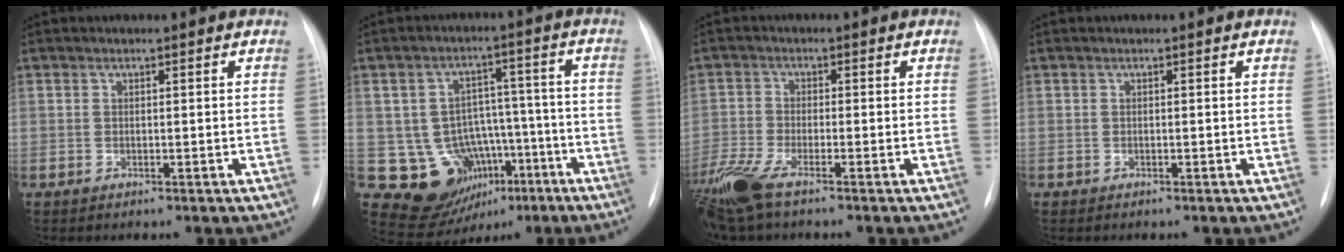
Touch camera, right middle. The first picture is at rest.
{"total": 11.4, "force": [-4.6, 9.3, 4.6], "torque": [-0.060, 0.037, -0.050]}
{"total": 7.4, "force": [-5.2, 1.2, 5.1], "torque": [-0.120, -0.015, -0.106]}
{"total": 0.0}